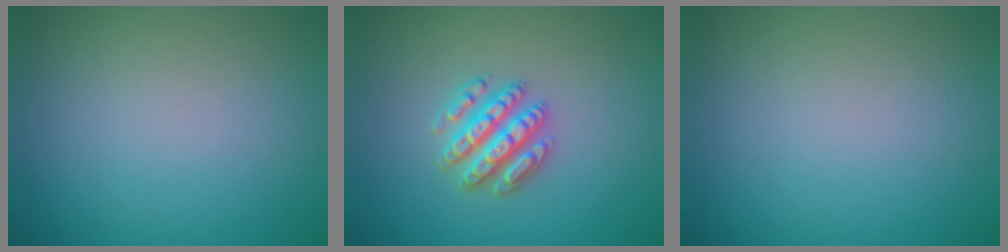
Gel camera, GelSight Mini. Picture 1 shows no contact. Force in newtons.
{"total": 3.5, "press": 3.4, "slide": 0.8}
{"total": 0.0}